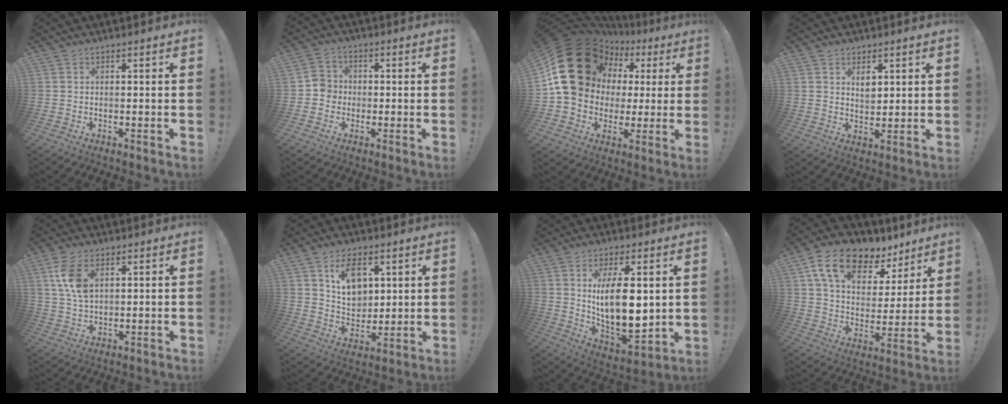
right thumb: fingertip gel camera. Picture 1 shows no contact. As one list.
[{"total": 5.2, "force": [-1.7, 4.8, 1.3], "torque": [-0.009, 0.016, -0.031]}, {"total": 23.8, "force": [7.4, 18.0, 13.7], "torque": [-0.217, -0.045, 0.181]}, {"total": 4.7, "force": [2.2, 3.5, 2.3], "torque": [-0.035, -0.008, 0.037]}, {"total": 8.9, "force": [3.3, 5.3, 6.4], "torque": [-0.115, -0.007, 0.060]}, {"total": 11.6, "force": [5.7, 8.0, 6.0], "torque": [-0.087, -0.023, 0.108]}, {"total": 15.6, "force": [3.7, 6.8, 13.6], "torque": [-0.240, -0.039, 0.059]}, {"total": 16.4, "force": [10.0, 9.0, 9.3], "torque": [-0.161, -0.051, 0.180]}]